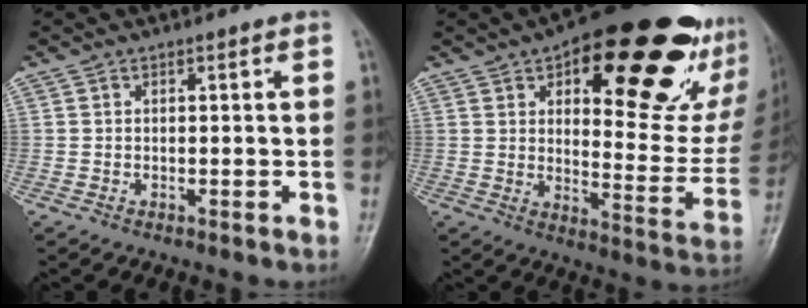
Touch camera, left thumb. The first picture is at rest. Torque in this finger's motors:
{"motor_torque": [1.88, 1.85, 1.59, -1.18, 0.14]}